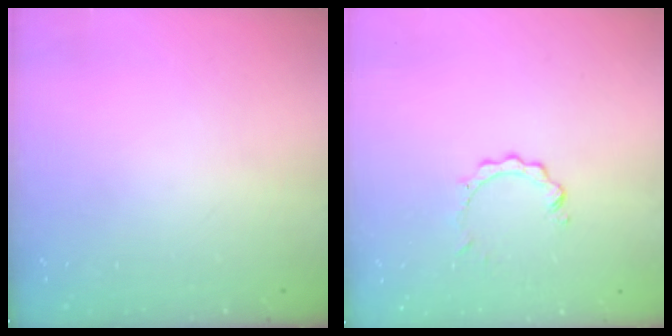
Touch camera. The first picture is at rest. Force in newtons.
{"total": 2.0, "press": 2.0, "slide": 0.2}